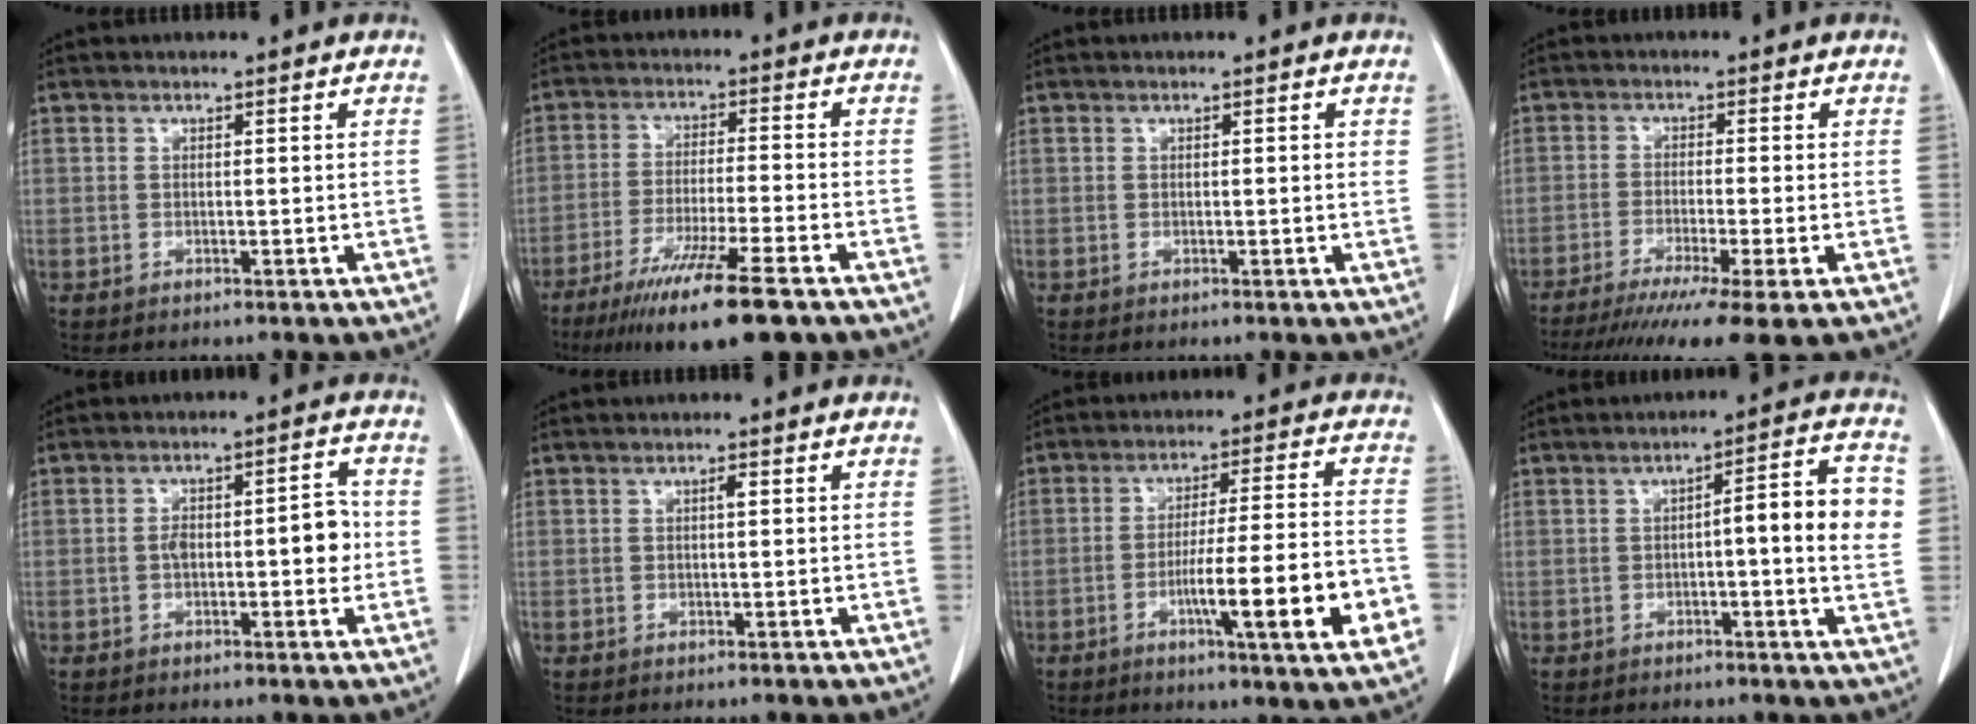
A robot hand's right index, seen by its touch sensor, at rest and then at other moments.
{"total": 14.2, "force": [-9.4, 0.6, 10.6], "torque": [-0.177, -0.042, -0.153]}
{"total": 0.7, "force": [0.2, 0.1, 0.7], "torque": [-0.012, 0.001, 0.002]}
{"total": 12.3, "force": [-8.8, -0.8, 8.5], "torque": [-0.120, -0.034, -0.137]}
{"total": 6.9, "force": [-0.5, 2.5, 6.4], "torque": [-0.094, 0.023, -0.007]}
{"total": 0.8, "force": [0.2, 0.1, 0.8], "torque": [-0.016, 0.002, 0.003]}
{"total": 15.0, "force": [-5.1, 0.3, 14.1], "torque": [-0.204, -0.004, -0.076]}
{"total": 8.8, "force": [0.2, 0.8, 8.8], "torque": [-0.115, 0.018, -0.002]}